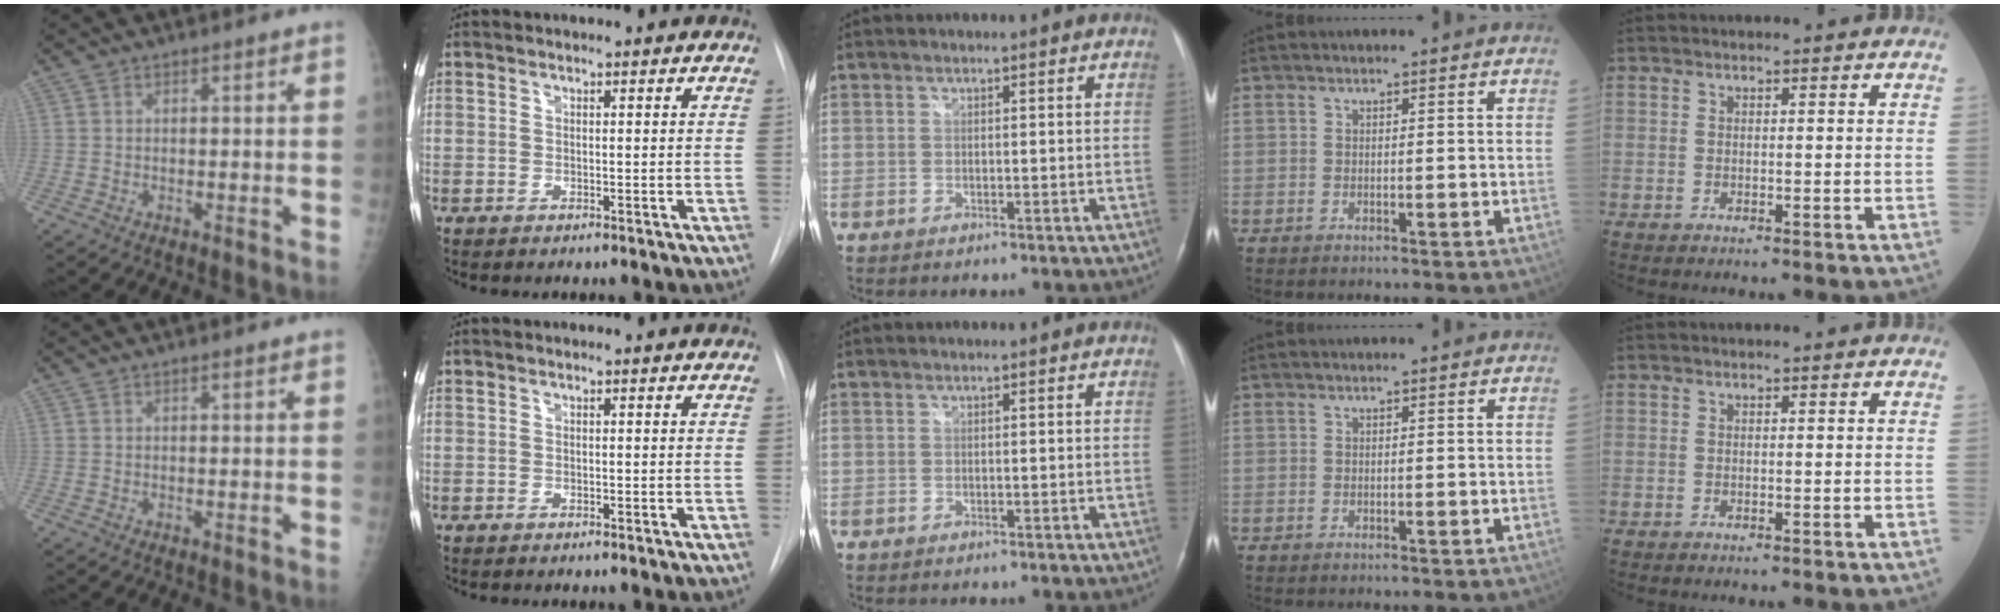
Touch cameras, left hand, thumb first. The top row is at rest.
{}